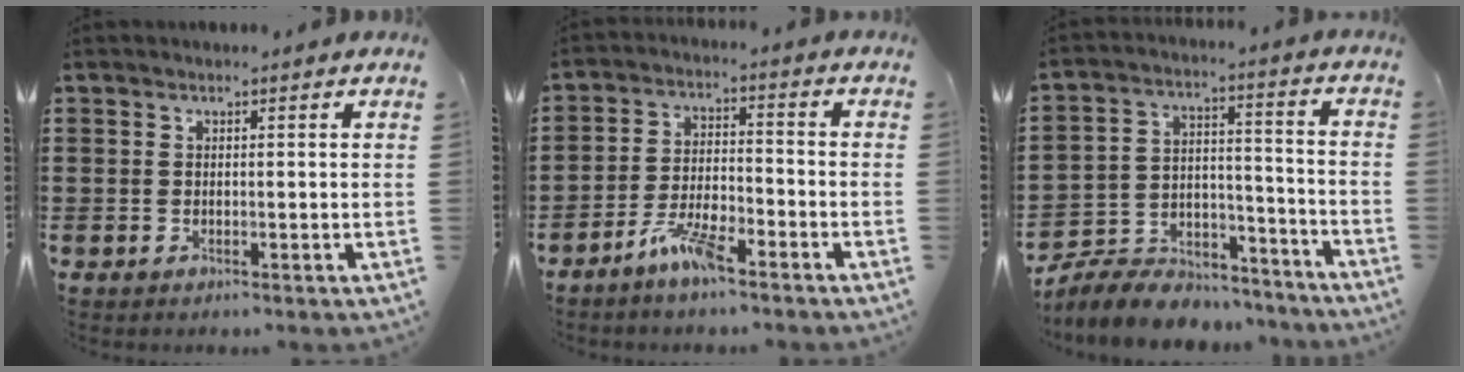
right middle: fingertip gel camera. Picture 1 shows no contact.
{"total": 5.9, "force": [-4.4, 1.2, 3.8], "torque": [-0.089, 0.000, -0.086]}
{"total": 7.9, "force": [-7.5, 2.2, 1.3], "torque": [-0.029, 0.016, -0.148]}